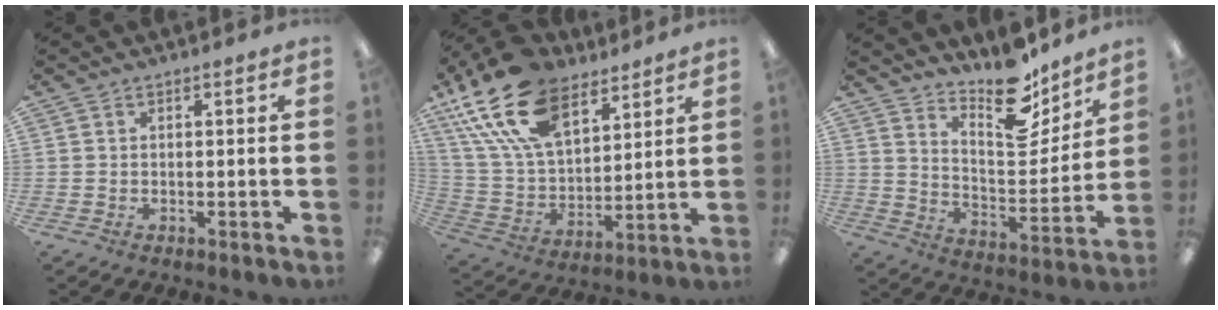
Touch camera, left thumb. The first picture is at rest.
{"total": 21.9, "force": [13.3, 12.0, 12.7], "torque": [-0.285, -0.058, 0.243]}
{"total": 15.7, "force": [12.5, 6.2, 7.2], "torque": [-0.104, -0.095, 0.218]}